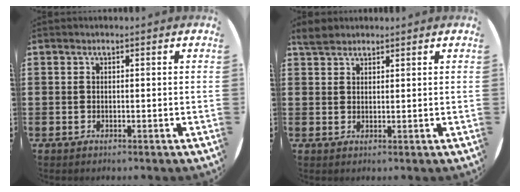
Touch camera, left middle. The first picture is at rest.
{"total": 2.3, "force": [2.1, 0.9, 0.4], "torque": [-0.005, 0.004, 0.040]}